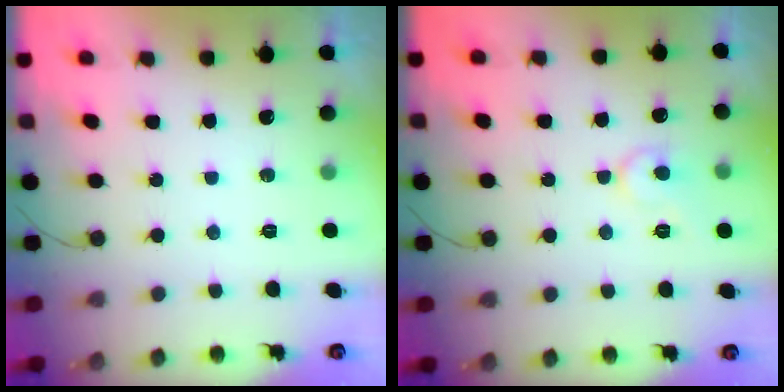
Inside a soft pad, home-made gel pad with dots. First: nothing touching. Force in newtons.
{"total": 7.7, "press": 7.7, "slide": 0.7}